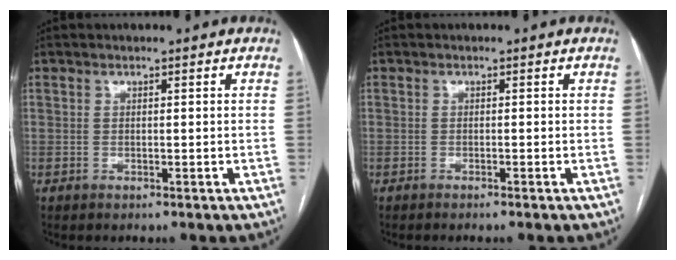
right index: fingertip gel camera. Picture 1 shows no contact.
{"total": 1.1, "force": [-0.9, -0.3, 0.6], "torque": [-0.008, 0.004, -0.015]}